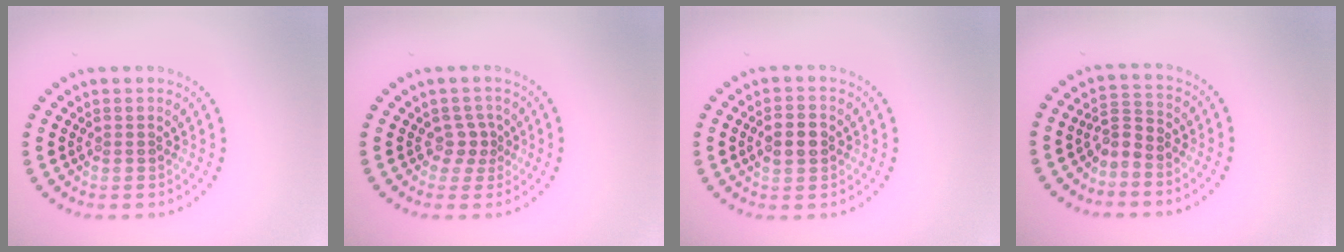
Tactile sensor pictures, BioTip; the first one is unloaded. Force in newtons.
{"total": 1.5, "press": 1.0, "slide": 1.1}
{"total": 2.7, "press": 2.7, "slide": 0.1}
{"total": 2.2, "press": 1.5, "slide": 1.6}